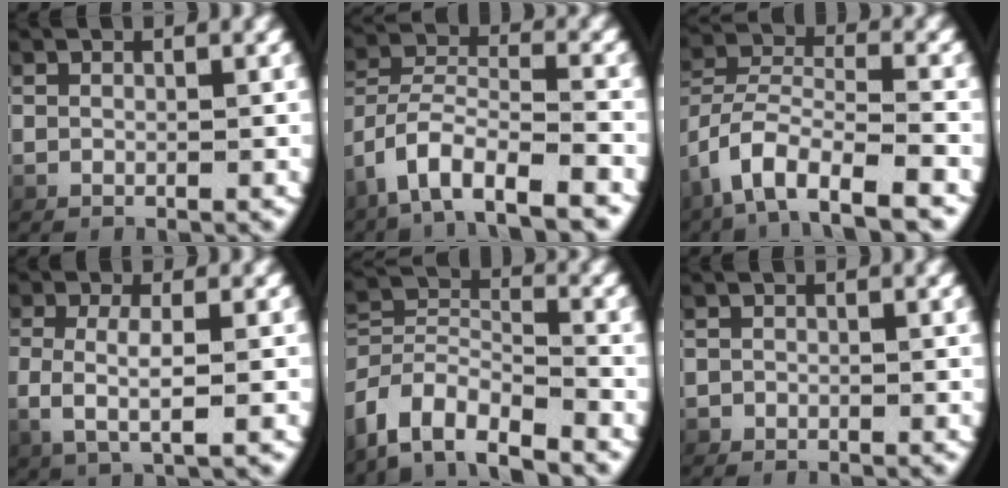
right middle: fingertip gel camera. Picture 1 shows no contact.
{"total": 4.3, "force": [-2.9, 1.8, 2.7], "torque": [-0.070, -0.014, -0.044]}
{"total": 4.3, "force": [-2.8, 1.3, 3.0], "torque": [-0.075, -0.012, -0.042]}
{"total": 4.1, "force": [0.0, 1.4, 3.8], "torque": [-0.088, -0.005, 0.013]}
{"total": 6.5, "force": [-4.5, 4.2, 2.2], "torque": [-0.077, -0.034, -0.075]}
{"total": 0.6, "force": [-0.4, 0.3, -0.3], "torque": [0.002, -0.005, -0.004]}